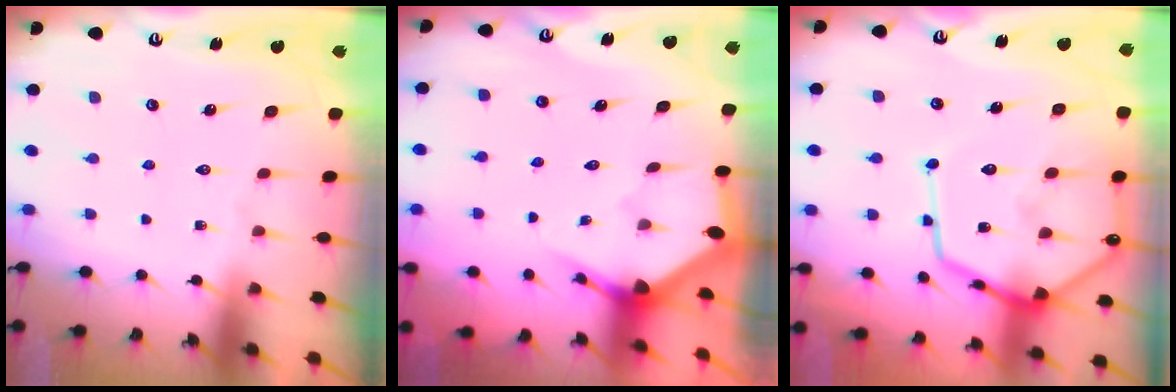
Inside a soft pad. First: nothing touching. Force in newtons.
{"total": 3.1, "press": 3.1, "slide": 0.2}
{"total": 17.4, "press": 17.3, "slide": 1.6}